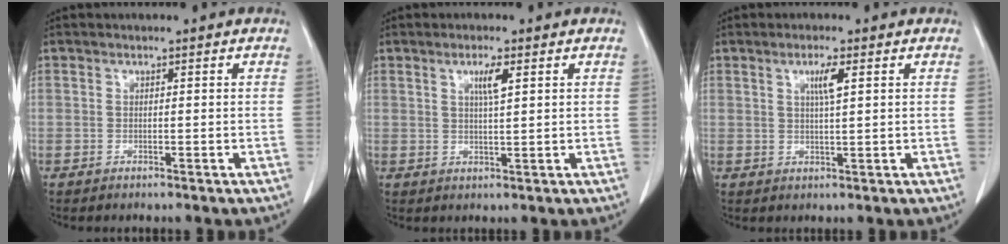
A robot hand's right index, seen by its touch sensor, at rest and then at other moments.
{"total": 2.9, "force": [1.3, 0.1, 2.6], "torque": [-0.049, -0.001, 0.022]}
{"total": 3.0, "force": [1.2, 0.0, 2.7], "torque": [-0.051, -0.001, 0.020]}